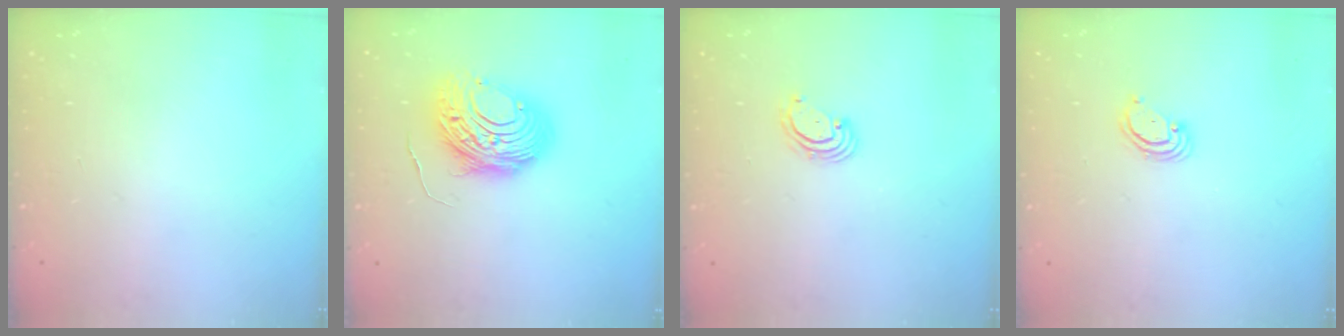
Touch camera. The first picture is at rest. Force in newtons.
{"total": 12.3, "press": 12.2, "slide": 0.9}
{"total": 2.5, "press": 2.5, "slide": 0.3}
{"total": 2.8, "press": 2.8, "slide": 0.3}